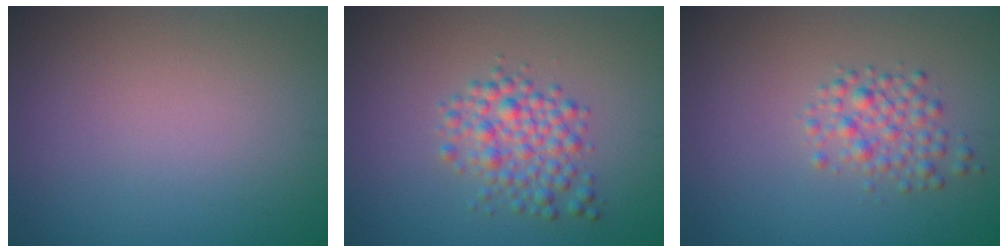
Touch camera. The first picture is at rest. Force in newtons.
{"total": 3.3, "press": 3.3, "slide": 0.1}
{"total": 2.3, "press": 2.3, "slide": 0.1}